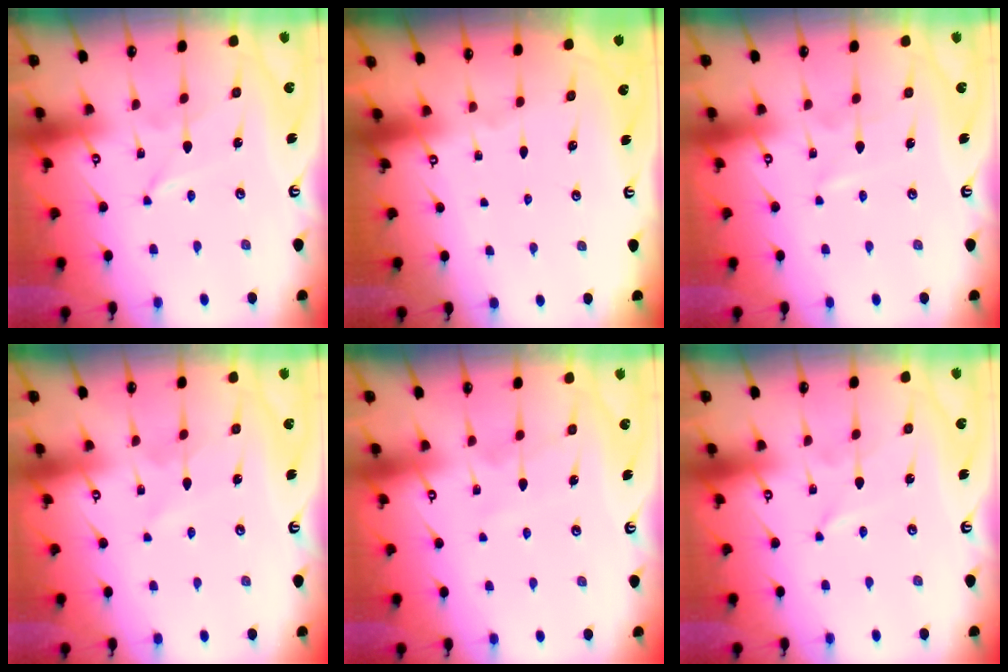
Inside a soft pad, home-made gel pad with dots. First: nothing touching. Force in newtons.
{"total": 0.0}
{"total": 1.6, "press": 1.6, "slide": 0.2}
{"total": 2.7, "press": 2.7, "slide": 0.3}
{"total": 6.0, "press": 6.0, "slide": 0.5}
{"total": 0.0}